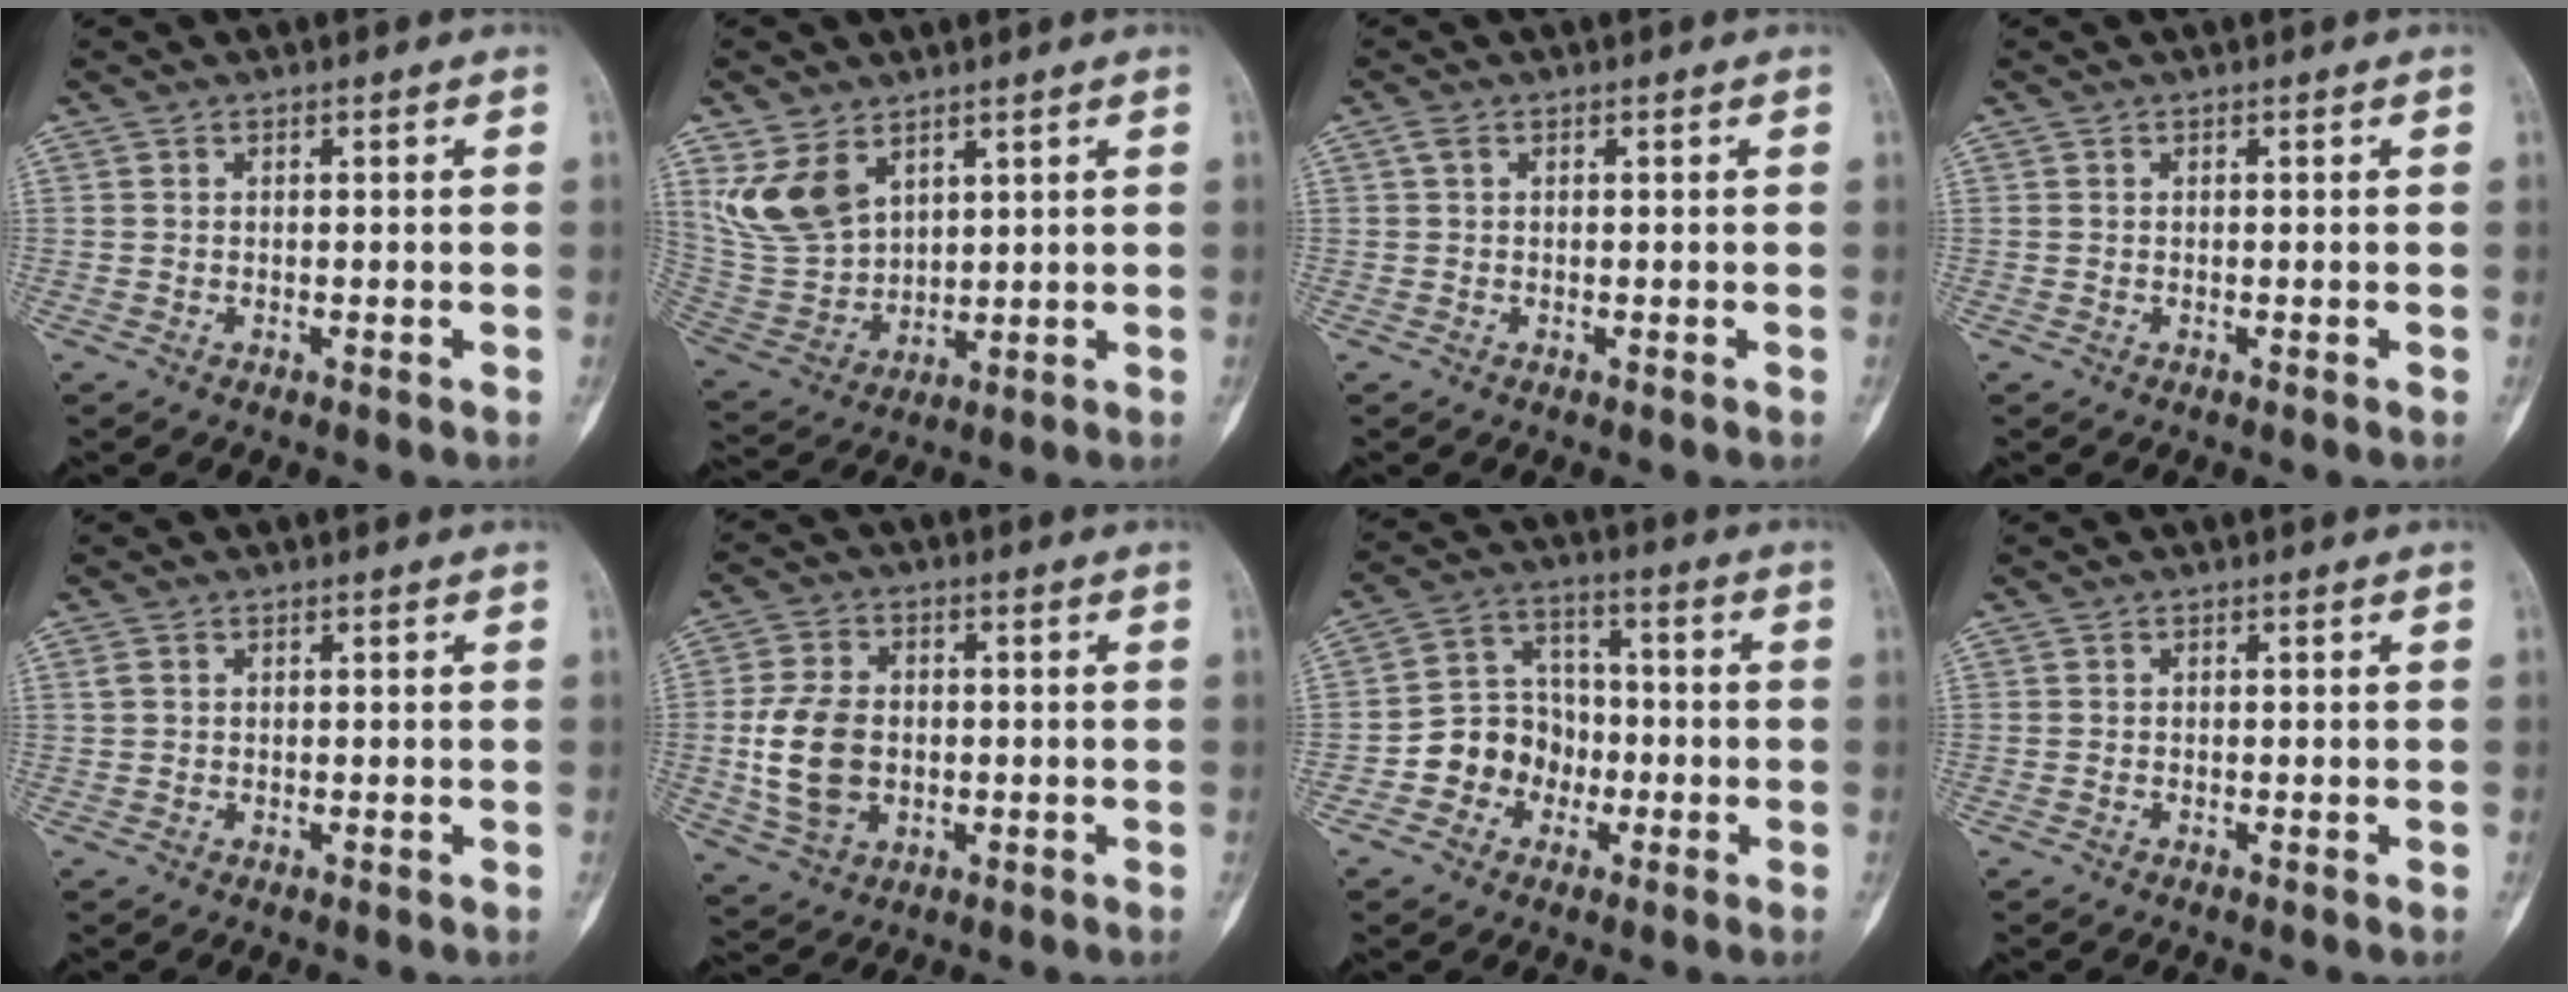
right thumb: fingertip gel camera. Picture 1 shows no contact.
{"total": 11.0, "force": [5.6, 7.2, 6.2], "torque": [-0.110, -0.020, 0.134]}
{"total": 1.1, "force": [0.3, 0.7, 0.7], "torque": [-0.018, 0.008, 0.007]}
{"total": 0.0}
{"total": 0.9, "force": [0.2, 0.7, 0.5], "torque": [-0.012, 0.005, 0.006]}
{"total": 11.2, "force": [-1.1, 7.9, 7.8], "torque": [-0.142, 0.007, -0.016]}
{"total": 9.7, "force": [-3.1, 8.5, 3.5], "torque": [-0.018, 0.041, -0.060]}
{"total": 0.0}